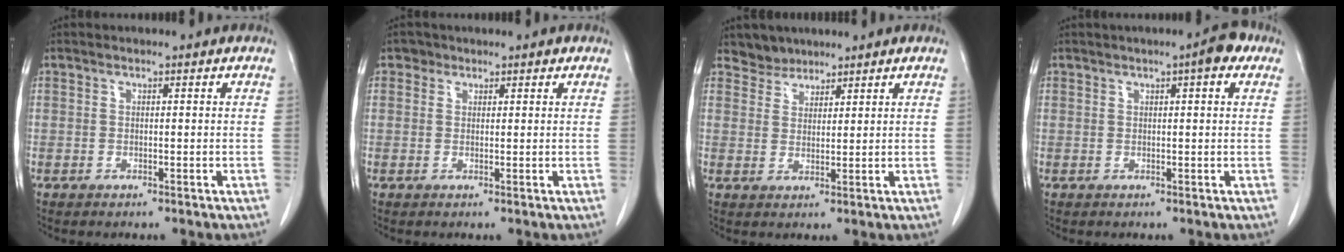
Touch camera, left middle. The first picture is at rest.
{"total": 1.6, "force": [1.0, 1.2, 0.0], "torque": [0.007, 0.001, 0.010]}
{"total": 3.0, "force": [2.6, 1.3, -0.5], "torque": [0.010, 0.002, 0.045]}
{"total": 3.5, "force": [1.8, 0.7, 3.0], "torque": [-0.040, 0.007, 0.020]}